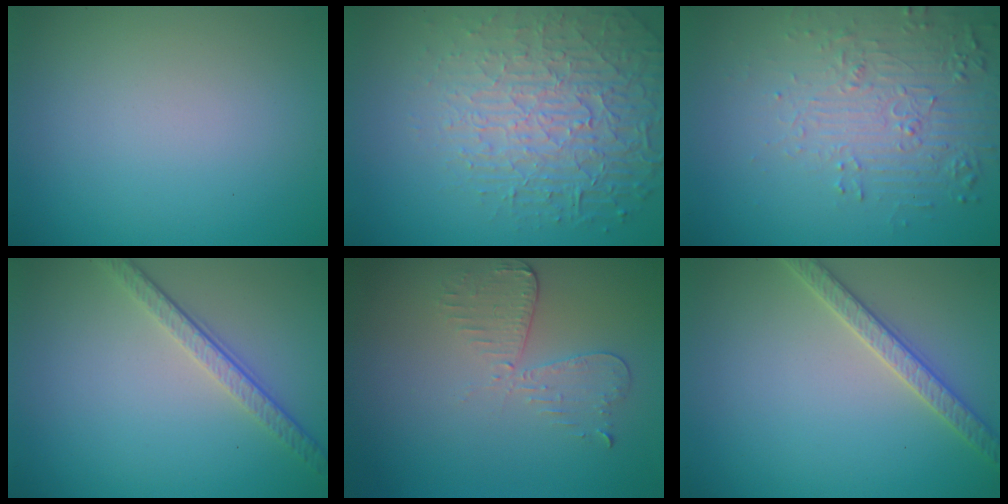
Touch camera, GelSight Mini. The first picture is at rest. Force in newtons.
{"total": 7.0, "press": 5.3, "slide": 4.6}
{"total": 5.7, "press": 3.8, "slide": 4.2}
{"total": 3.5, "press": 2.5, "slide": 2.5}
{"total": 3.0, "press": 2.6, "slide": 1.5}
{"total": 2.8, "press": 2.8, "slide": 0.4}